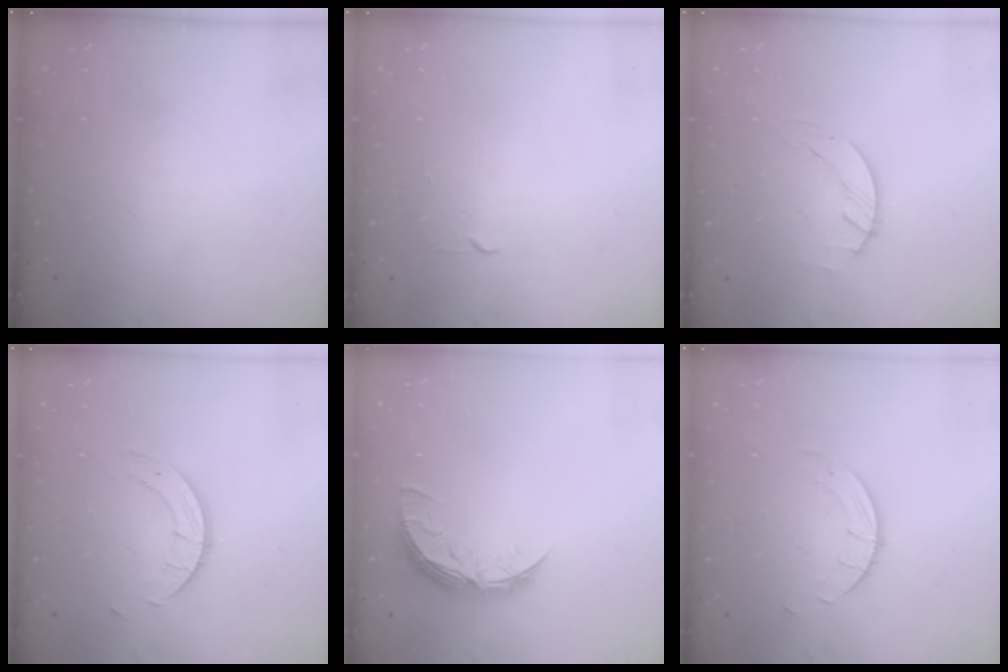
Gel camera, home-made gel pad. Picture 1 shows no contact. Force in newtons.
{"total": 2.3, "press": 2.2, "slide": 0.3}
{"total": 1.7, "press": 1.7, "slide": 0.1}
{"total": 4.9, "press": 4.9, "slide": 0.4}
{"total": 8.3, "press": 8.3, "slide": 0.7}
{"total": 2.5, "press": 2.5, "slide": 0.2}